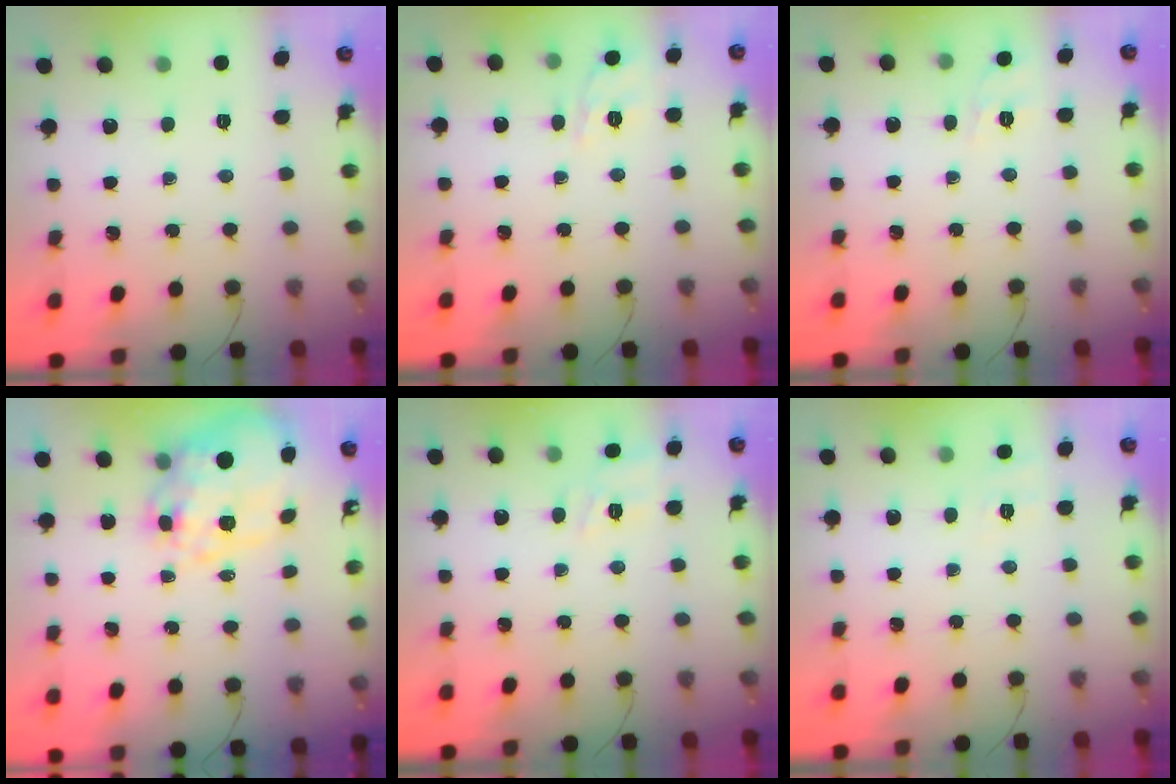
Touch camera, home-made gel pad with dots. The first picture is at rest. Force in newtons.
{"total": 2.3, "press": 2.0, "slide": 1.3}
{"total": 1.7, "press": 0.0, "slide": 1.7}
{"total": 16.8, "press": 16.6, "slide": 3.1}
{"total": 10.6, "press": 10.5, "slide": 1.6}
{"total": 4.9, "press": 4.5, "slide": 1.9}